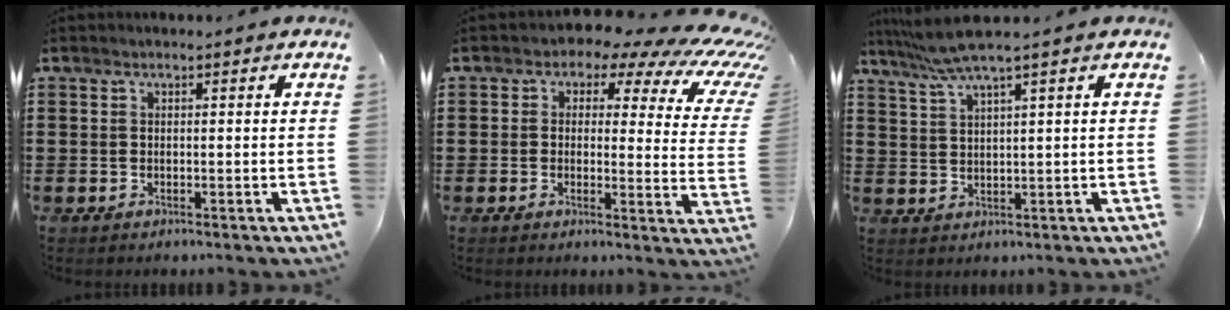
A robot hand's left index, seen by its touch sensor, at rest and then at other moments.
{"total": 6.6, "force": [4.8, 3.1, 3.3], "torque": [-0.056, -0.034, 0.077]}
{"total": 5.0, "force": [3.4, -0.2, 3.6], "torque": [-0.079, -0.003, 0.061]}